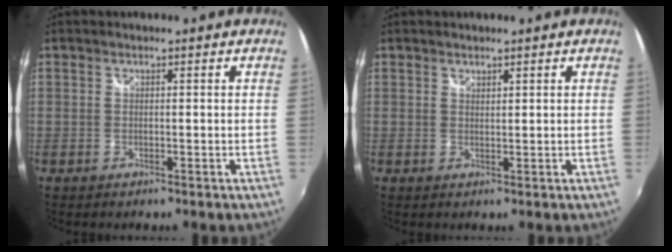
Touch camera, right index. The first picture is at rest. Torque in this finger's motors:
{"motor_torque": [-0.04, 0.10, 0.01, 0.00]}